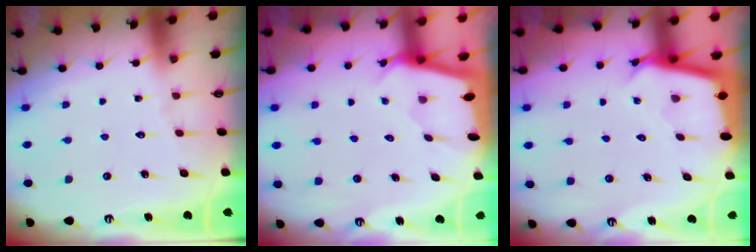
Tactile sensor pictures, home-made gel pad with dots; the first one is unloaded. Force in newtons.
{"total": 1.3, "press": 1.3, "slide": 0.1}
{"total": 2.8, "press": 2.8, "slide": 0.0}